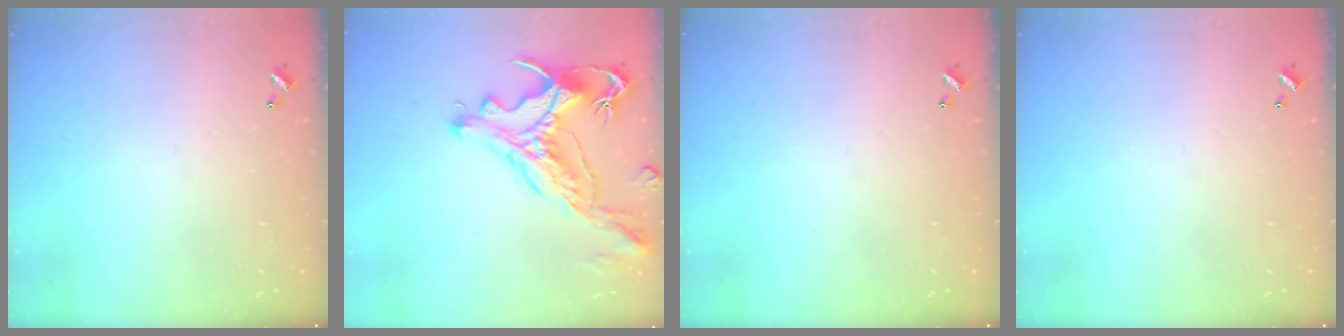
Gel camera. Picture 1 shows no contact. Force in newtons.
{"total": 3.1, "press": 2.8, "slide": 1.2}
{"total": 0.0}
{"total": 0.0}